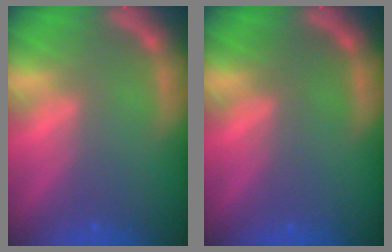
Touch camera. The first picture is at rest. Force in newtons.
{"total": 0.0}